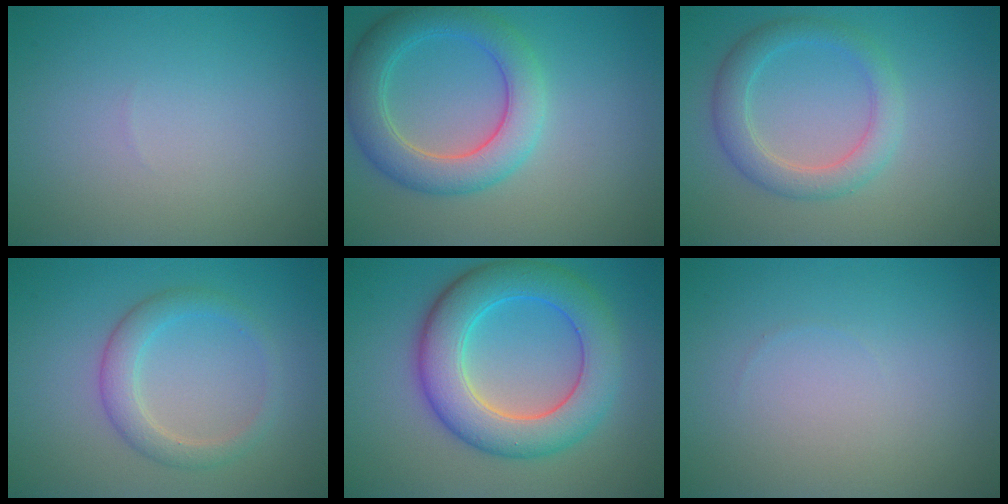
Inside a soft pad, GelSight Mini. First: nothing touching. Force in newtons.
{"total": 5.6, "press": 5.6, "slide": 0.2}
{"total": 3.4, "press": 3.4, "slide": 0.2}
{"total": 2.8, "press": 2.8, "slide": 0.2}
{"total": 8.2, "press": 8.2, "slide": 0.2}
{"total": 0.0}